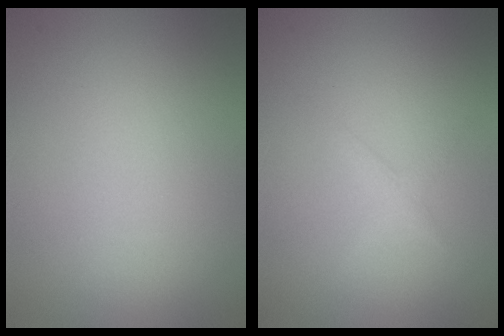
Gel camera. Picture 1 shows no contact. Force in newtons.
{"total": 1.1, "press": 1.1, "slide": 0.1}